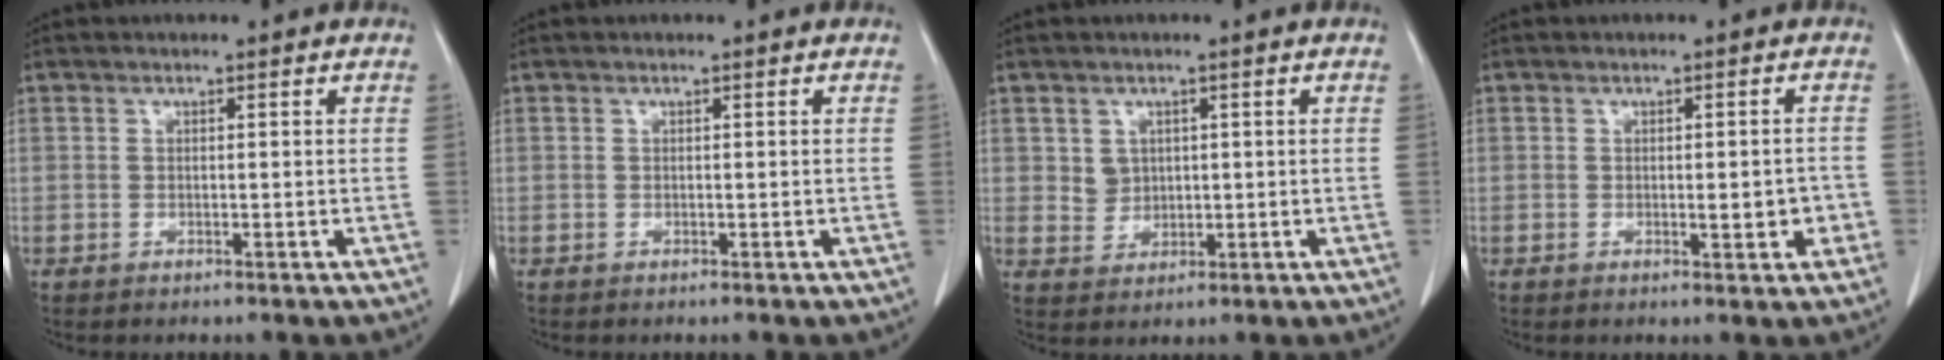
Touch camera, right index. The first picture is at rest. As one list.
[{"total": 0.0}, {"total": 3.0, "force": [1.1, 2.7, 0.8], "torque": [-0.014, 0.002, 0.027]}, {"total": 3.3, "force": [-0.7, 1.1, 3.0], "torque": [-0.037, 0.001, -0.005]}]